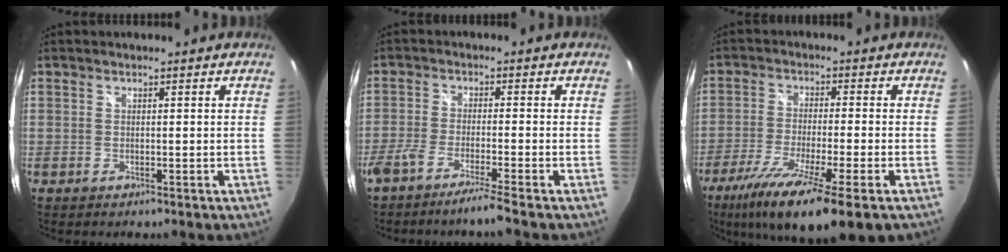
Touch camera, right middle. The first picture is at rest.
{"total": 6.1, "force": [-5.0, -1.0, 3.4], "torque": [-0.081, -0.013, -0.091]}
{"total": 14.3, "force": [-8.8, 1.0, 11.3], "torque": [-0.223, -0.057, -0.154]}